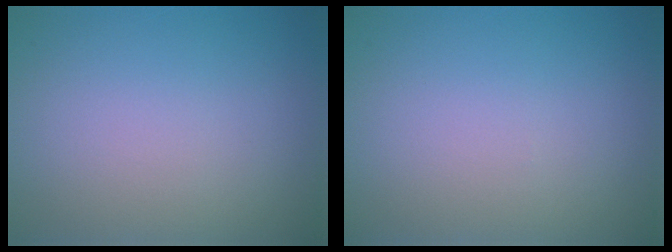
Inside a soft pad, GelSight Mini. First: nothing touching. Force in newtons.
{"total": 0.0}